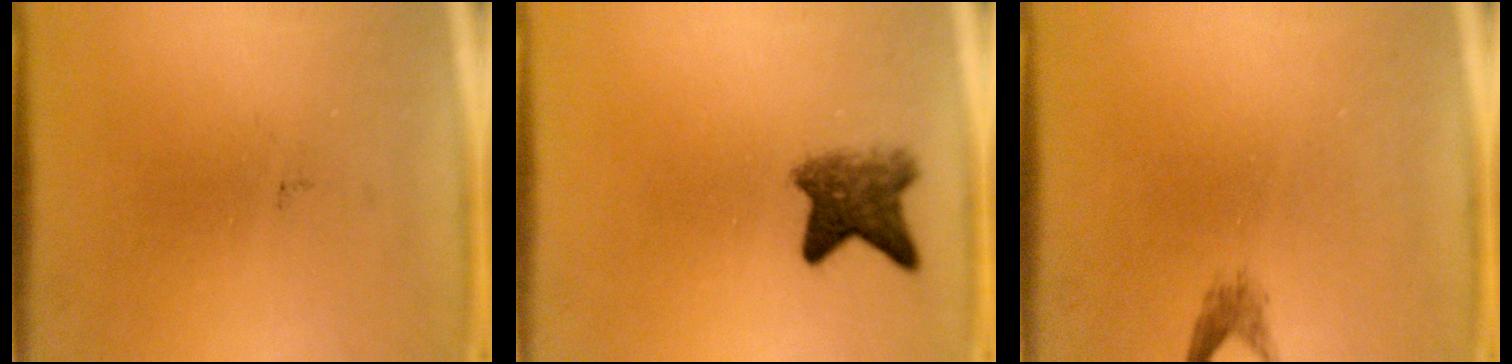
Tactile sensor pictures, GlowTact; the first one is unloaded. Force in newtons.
{"total": 5.2}
{"total": 1.4}